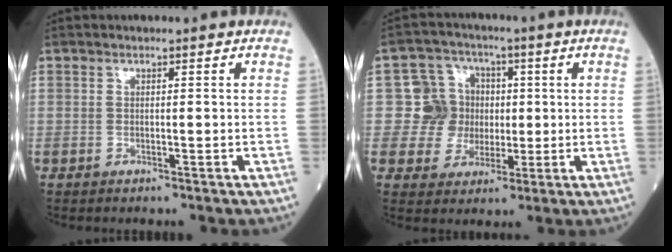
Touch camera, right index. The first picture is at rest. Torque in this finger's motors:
{"motor_torque": [0.28, 0.04, 0.03, 0.00]}